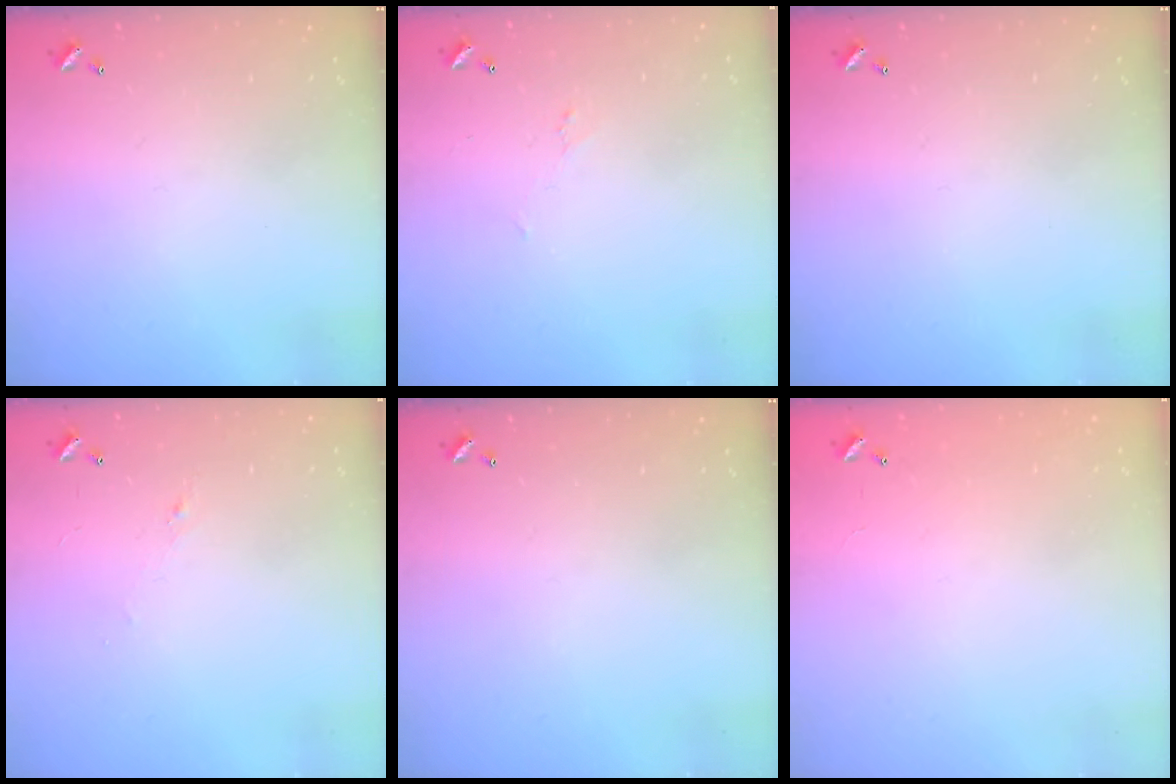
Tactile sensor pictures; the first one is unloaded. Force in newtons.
{"total": 0.8, "press": 0.5, "slide": 0.6}
{"total": 0.0}
{"total": 0.9, "press": 0.6, "slide": 0.7}
{"total": 0.0}
{"total": 7.8, "press": 7.8, "slide": 0.7}